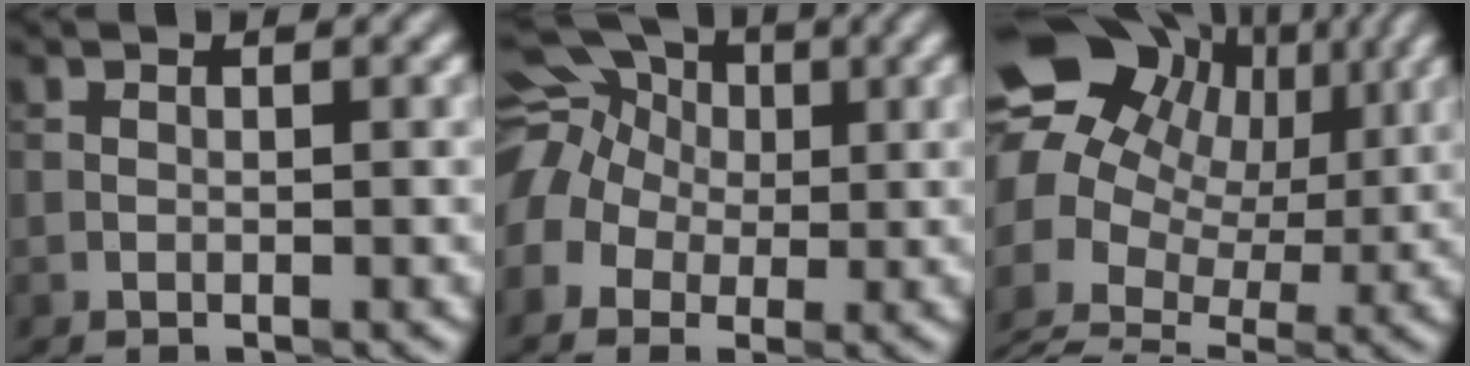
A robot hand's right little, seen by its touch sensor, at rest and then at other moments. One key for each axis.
{"total": 13.7, "fx": 2.0, "fy": 12.0, "fz": 6.4, "tx": -0.146, "ty": 0.039, "tz": -0.015}
{"total": 15.1, "fx": 2.5, "fy": 12.2, "fz": 8.5, "tx": -0.175, "ty": 0.016, "tz": 0.041}